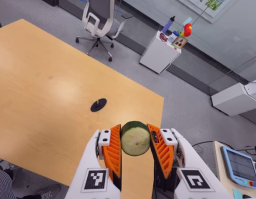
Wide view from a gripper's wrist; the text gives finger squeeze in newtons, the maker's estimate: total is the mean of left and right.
{"total": 12.3, "left": 11.1, "right": 13.5}